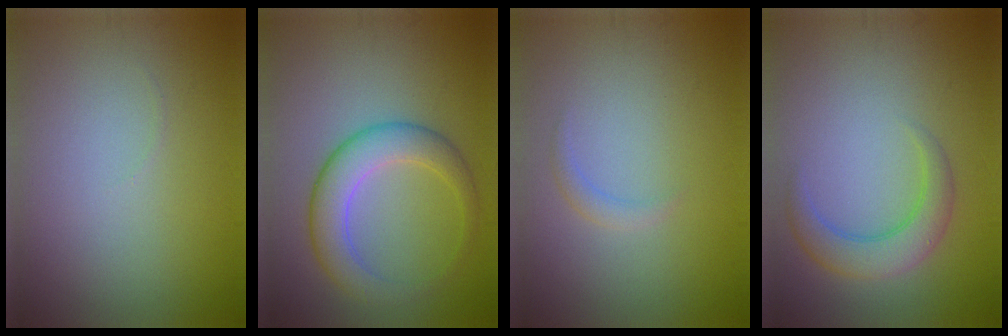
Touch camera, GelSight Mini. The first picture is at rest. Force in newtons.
{"total": 4.8, "press": 4.8, "slide": 0.1}
{"total": 1.0, "press": 1.0, "slide": 0.0}
{"total": 3.5, "press": 3.5, "slide": 0.1}